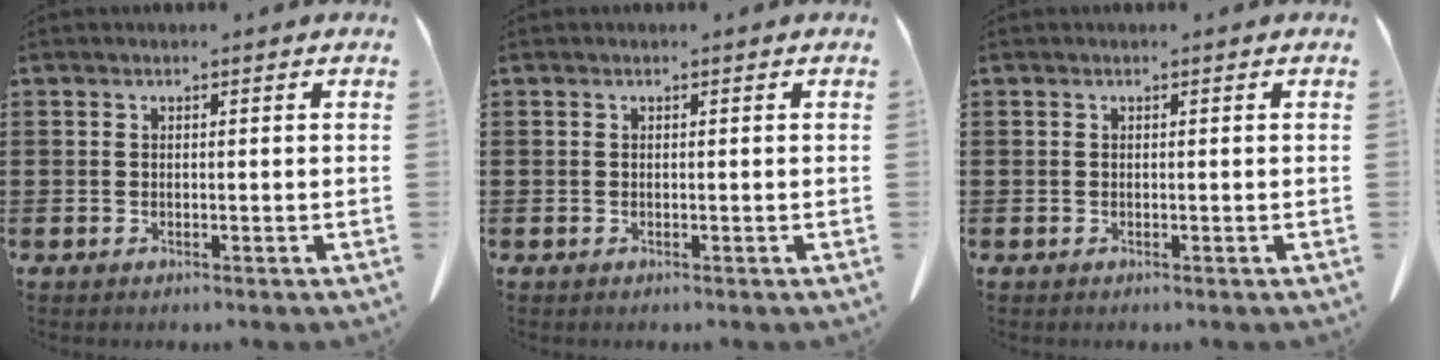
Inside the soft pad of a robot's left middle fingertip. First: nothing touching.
{"total": 0.0}
{"total": 0.0}